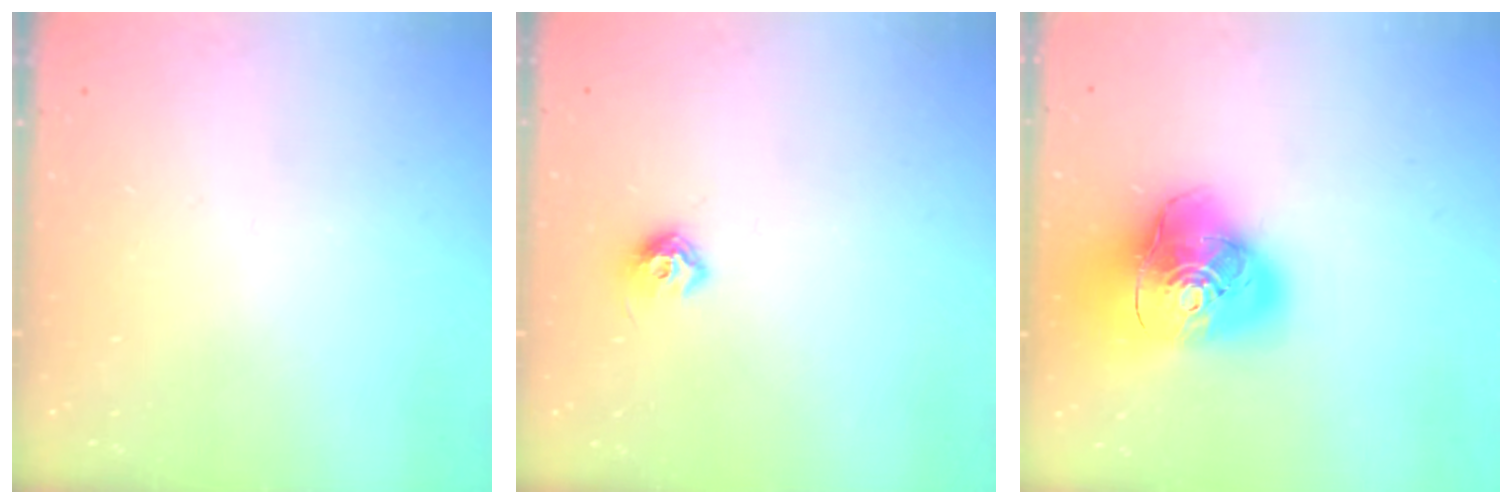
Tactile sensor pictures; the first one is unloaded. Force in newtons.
{"total": 7.9, "press": 7.8, "slide": 0.9}
{"total": 19.4, "press": 19.2, "slide": 2.5}